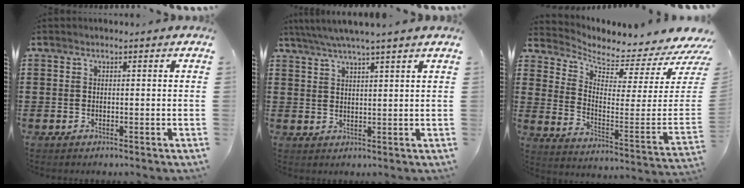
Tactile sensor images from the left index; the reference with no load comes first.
{"total": 3.8, "force": [3.4, -0.3, 1.7], "torque": [-0.042, -0.007, 0.061]}
{"total": 2.7, "force": [2.6, 0.4, 0.6], "torque": [-0.026, -0.051, 0.038]}